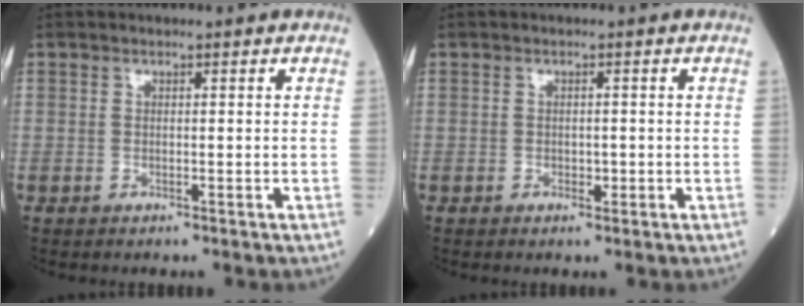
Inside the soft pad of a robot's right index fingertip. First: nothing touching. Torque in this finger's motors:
{"motor_torque": [-0.03, -0.04, 0.02, -0.01]}